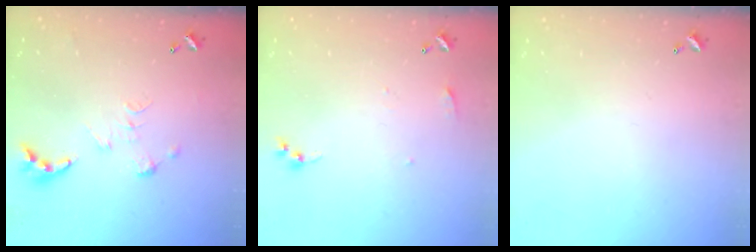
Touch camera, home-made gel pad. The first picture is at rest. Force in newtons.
{"total": 3.8, "press": 3.8, "slide": 0.5}
{"total": 0.0}